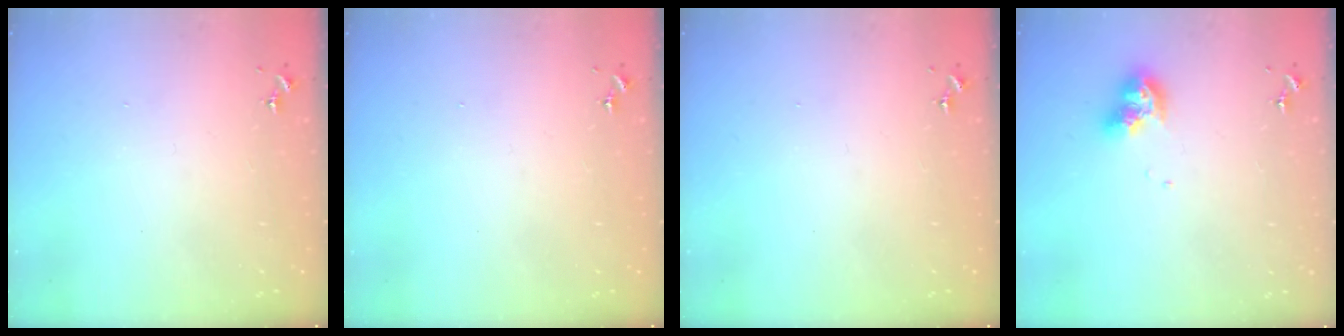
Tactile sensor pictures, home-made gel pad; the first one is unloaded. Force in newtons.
{"total": 0.0}
{"total": 0.0}
{"total": 10.1, "press": 10.0, "slide": 1.2}